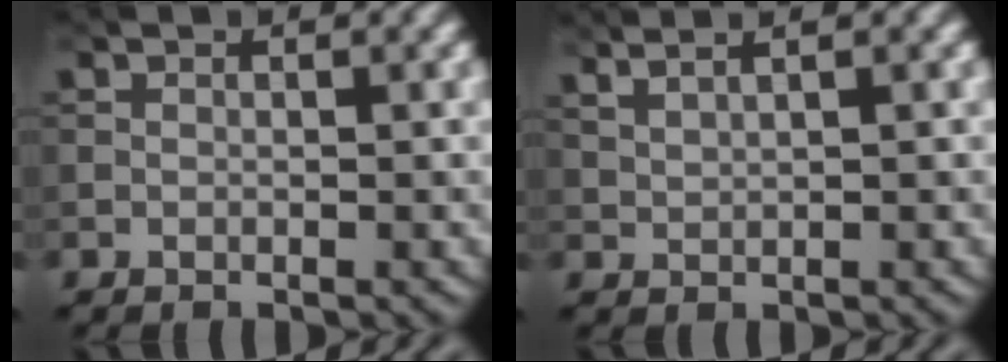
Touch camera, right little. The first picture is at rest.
{"total": 3.8, "force": [2.8, 1.2, 2.3], "torque": [-0.033, 0.026, 0.030]}